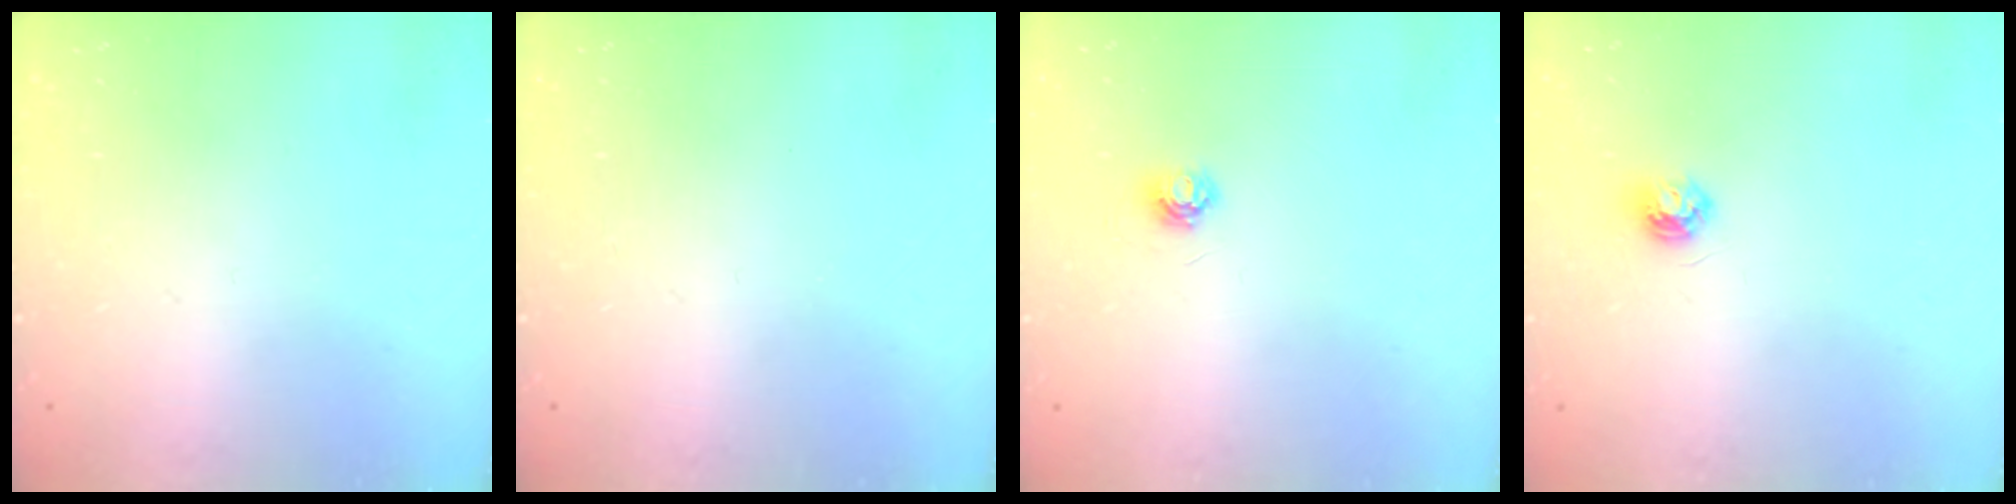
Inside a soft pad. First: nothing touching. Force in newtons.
{"total": 0.0}
{"total": 4.5, "press": 4.5, "slide": 0.5}
{"total": 4.5, "press": 4.5, "slide": 0.7}